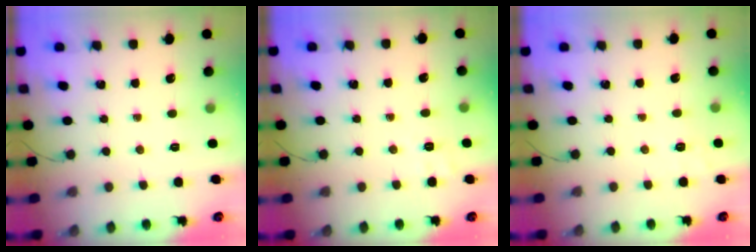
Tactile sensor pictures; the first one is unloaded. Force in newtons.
{"total": 2.9, "press": 2.2, "slide": 1.9}
{"total": 1.5, "press": 0.4, "slide": 1.4}